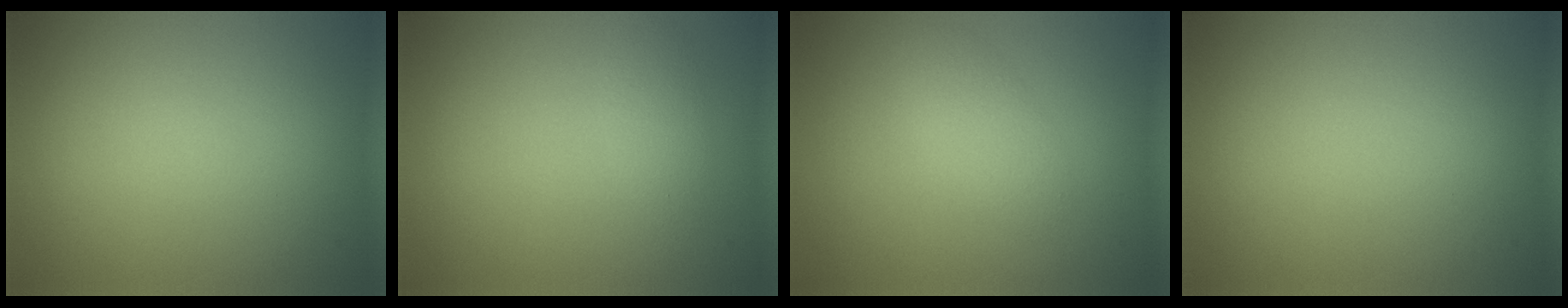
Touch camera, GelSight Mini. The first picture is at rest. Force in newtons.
{"total": 1.2, "press": 1.2, "slide": 0.0}
{"total": 1.7, "press": 1.7, "slide": 0.1}
{"total": 0.0}